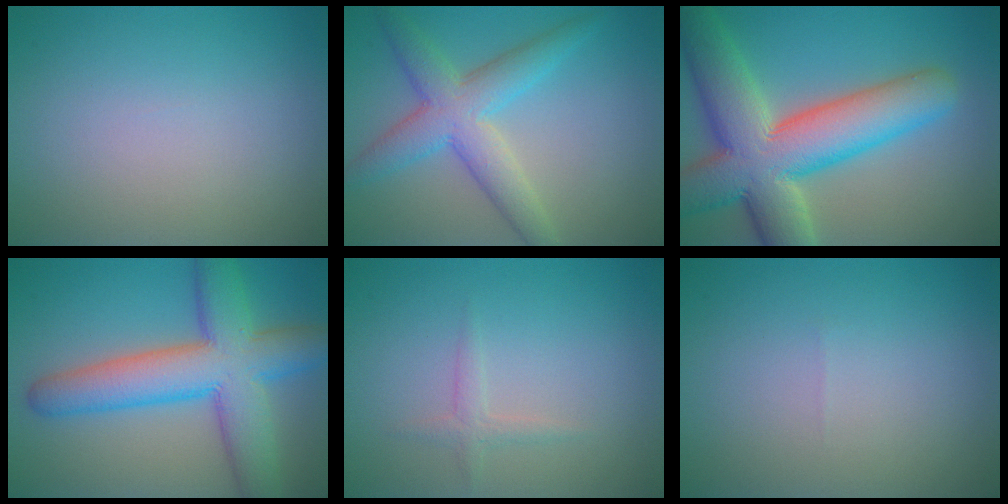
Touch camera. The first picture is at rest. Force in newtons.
{"total": 5.6, "press": 5.6, "slide": 0.2}
{"total": 12.3, "press": 12.3, "slide": 0.8}
{"total": 9.5, "press": 9.5, "slide": 0.3}
{"total": 1.1, "press": 1.1, "slide": 0.1}
{"total": 0.0}